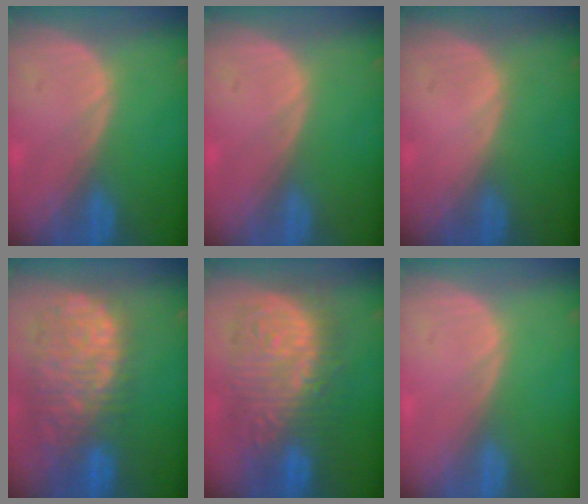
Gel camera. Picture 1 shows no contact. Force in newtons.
{"total": 0.0}
{"total": 0.0}
{"total": 12.7, "press": 10.5, "slide": 7.1}
{"total": 12.7, "press": 12.6, "slide": 1.4}
{"total": 0.0}